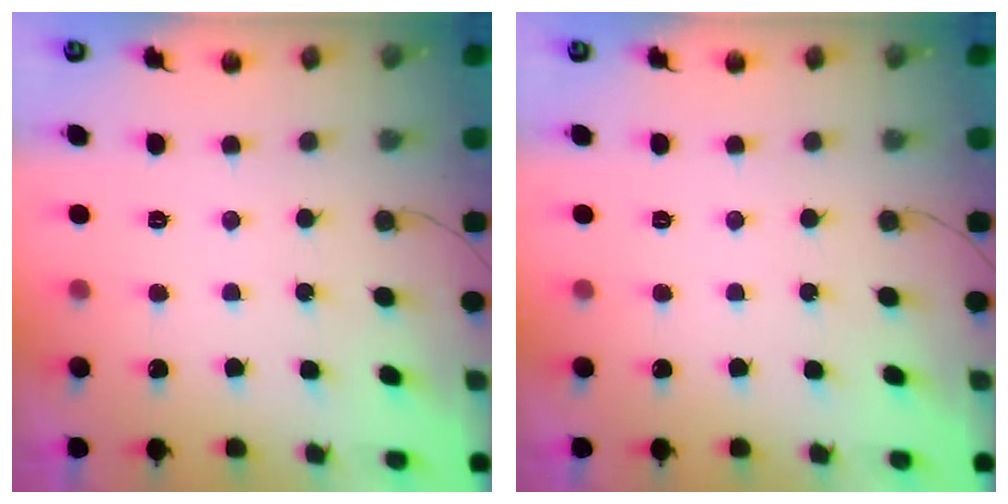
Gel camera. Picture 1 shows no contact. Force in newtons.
{"total": 0.0}